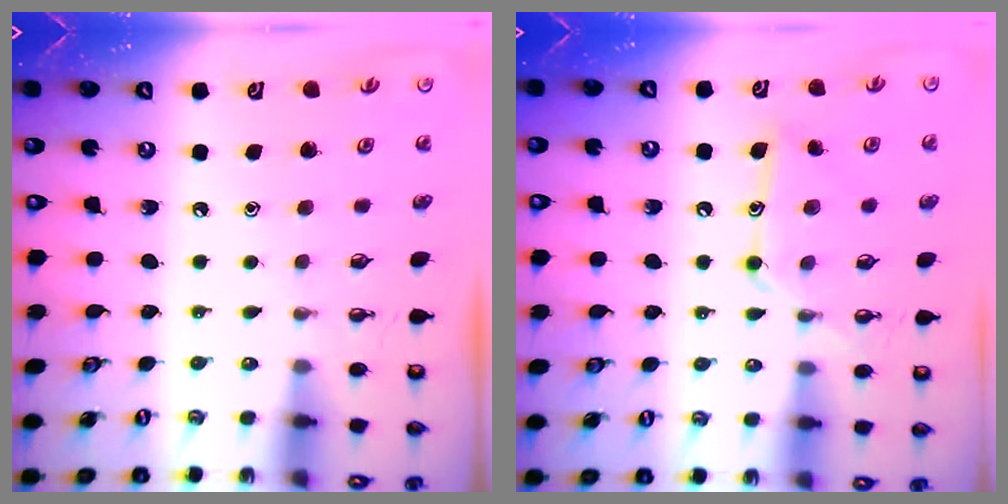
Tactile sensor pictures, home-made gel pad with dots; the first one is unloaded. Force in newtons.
{"total": 12.9, "press": 12.9, "slide": 1.0}